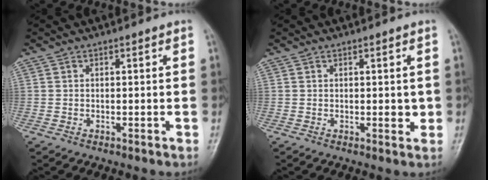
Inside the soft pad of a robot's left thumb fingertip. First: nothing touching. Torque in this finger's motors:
{"motor_torque": [-0.21, 0.07, 0.06, -0.09, 0.00]}